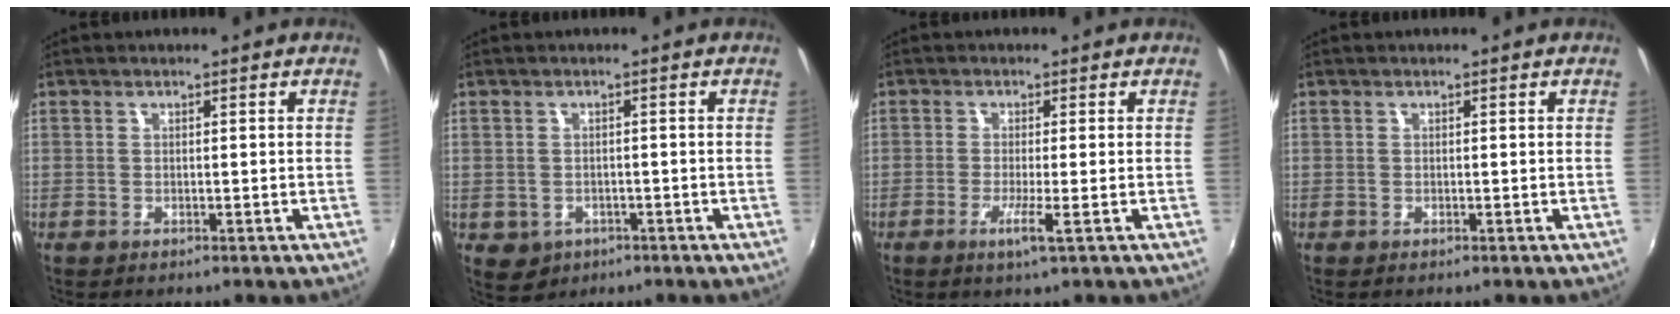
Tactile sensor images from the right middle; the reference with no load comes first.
{"total": 4.5, "force": [-1.6, 3.8, 1.7], "torque": [-0.040, -0.008, -0.015]}
{"total": 3.2, "force": [-1.4, -0.7, 2.8], "torque": [-0.060, -0.012, -0.030]}
{"total": 0.0}